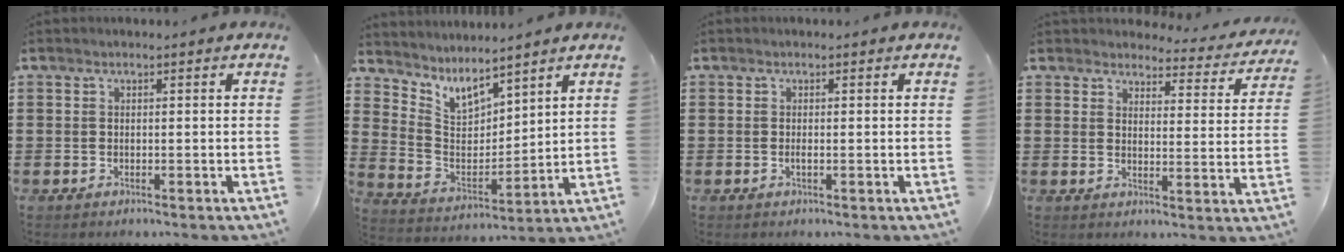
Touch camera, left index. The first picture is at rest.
{"total": 6.3, "force": [5.5, 2.4, 1.9], "torque": [-0.071, -0.033, 0.098]}
{"total": 0.5, "force": [-0.1, 0.0, 0.5], "torque": [-0.011, -0.004, -0.001]}
{"total": 3.8, "force": [3.7, 0.7, 0.8], "torque": [-0.028, -0.022, 0.061]}